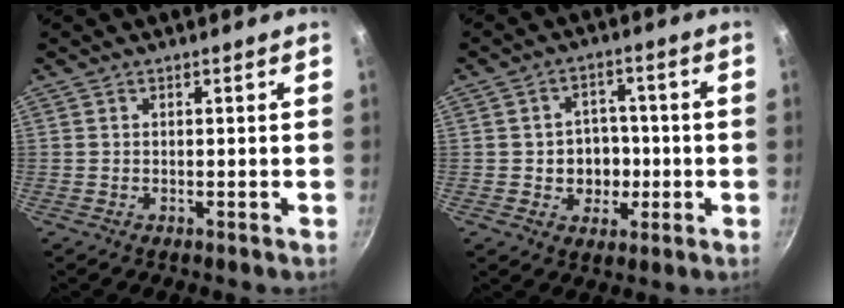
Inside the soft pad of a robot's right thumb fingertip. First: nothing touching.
{"total": 7.6, "force": [-1.0, 6.5, 3.7], "torque": [-0.020, 0.013, -0.011]}